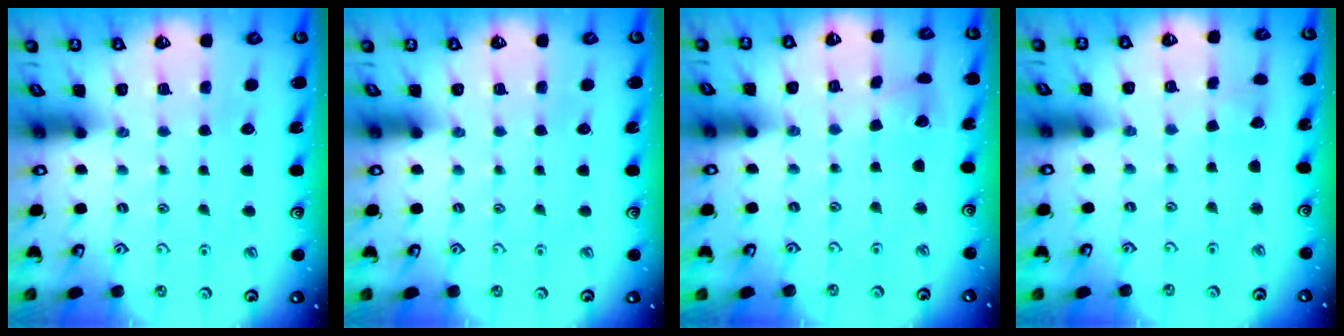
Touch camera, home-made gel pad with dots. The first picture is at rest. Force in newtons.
{"total": 0.0}
{"total": 2.3, "press": 2.3, "slide": 0.3}
{"total": 1.9, "press": 1.9, "slide": 0.2}